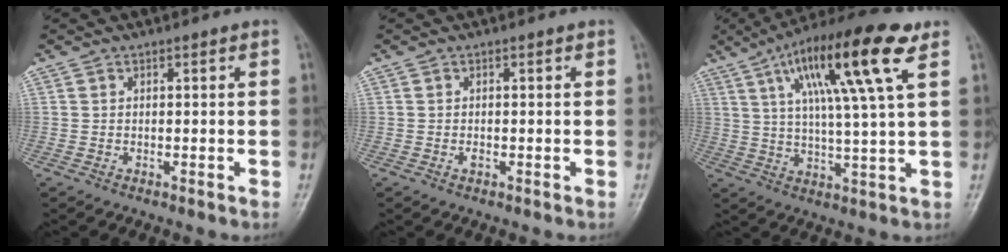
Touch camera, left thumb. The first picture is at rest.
{"total": 0.6, "force": [-0.3, 0.4, 0.4], "torque": [-0.003, 0.000, -0.005]}
{"total": 18.3, "force": [7.8, 2.6, 16.3], "torque": [-0.275, -0.003, 0.125]}